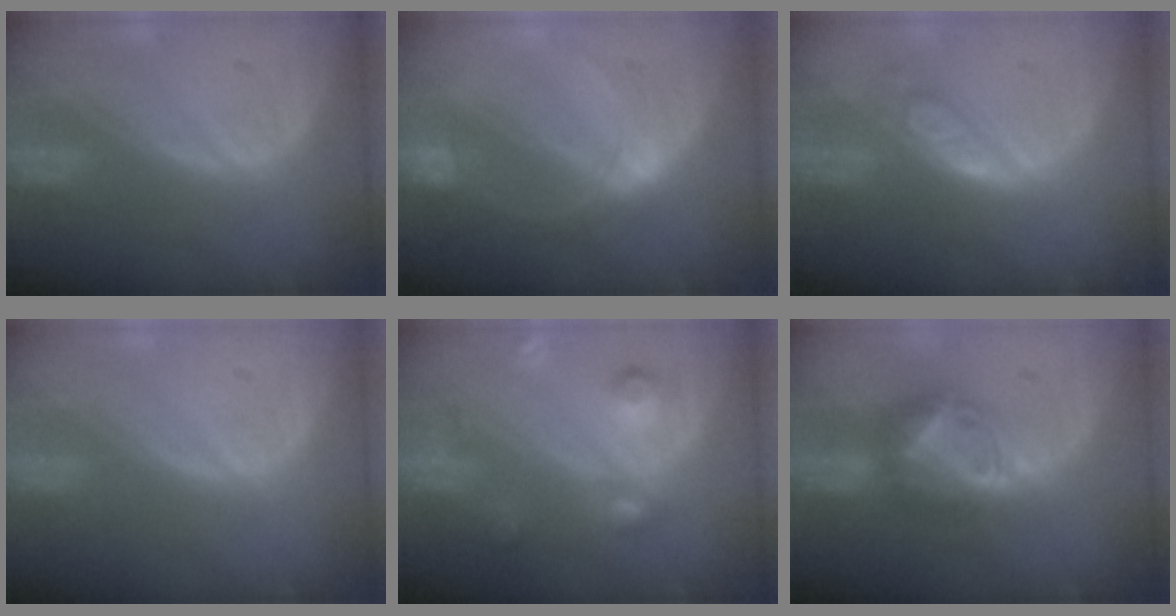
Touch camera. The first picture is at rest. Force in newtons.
{"total": 6.8, "press": 6.0, "slide": 3.2}
{"total": 5.4, "press": 4.7, "slide": 2.8}
{"total": 0.0}
{"total": 6.0, "press": 6.0, "slide": 0.3}
{"total": 7.5, "press": 6.5, "slide": 3.9}